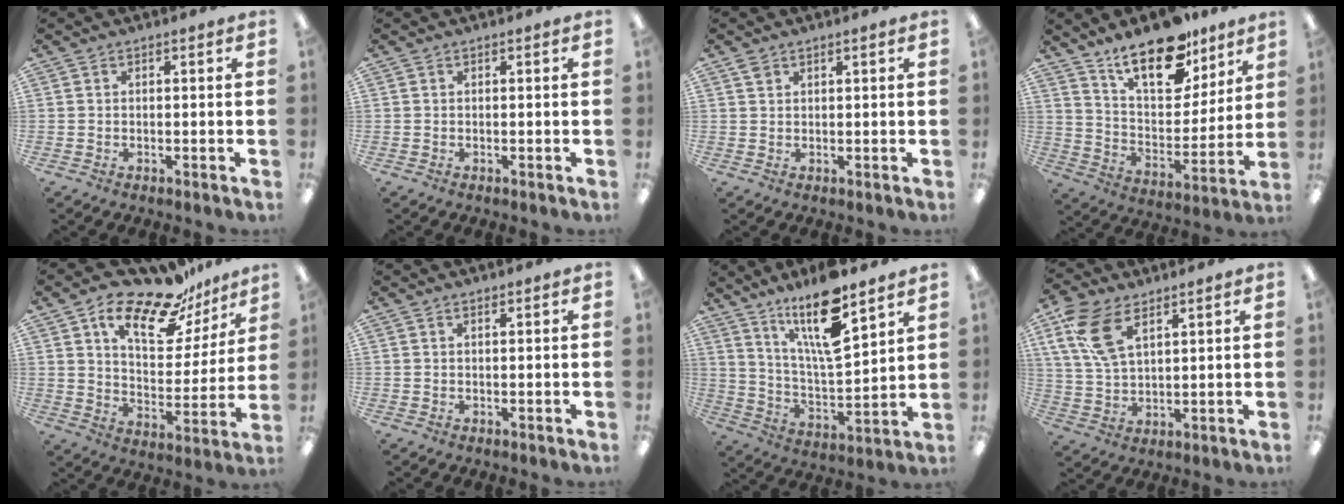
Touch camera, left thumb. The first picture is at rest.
{"total": 0.0}
{"total": 1.6, "force": [1.2, 0.7, 0.7], "torque": [-0.007, -0.003, 0.021]}
{"total": 18.2, "force": [13.1, 8.1, 9.7], "torque": [-0.160, -0.076, 0.231]}
{"total": 17.7, "force": [13.5, 6.9, 9.0], "torque": [-0.153, -0.089, 0.229]}
{"total": 0.5, "force": [0.5, 0.1, 0.2], "torque": [-0.004, 0.000, 0.009]}
{"total": 17.4, "force": [11.9, 4.5, 11.8], "torque": [-0.208, -0.063, 0.193]}
{"total": 13.0, "force": [7.0, 6.7, 8.7], "torque": [-0.193, -0.010, 0.132]}